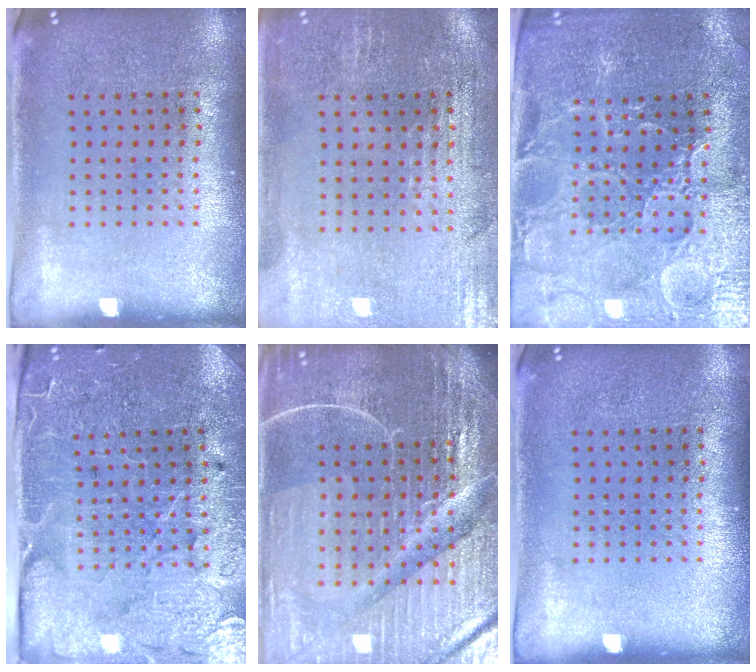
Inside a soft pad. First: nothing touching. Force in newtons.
{"total": 0.8, "press": 0.7, "slide": 0.5}
{"total": 3.4, "press": 3.3, "slide": 0.7}
{"total": 3.6, "press": 3.5, "slide": 0.6}
{"total": 6.9, "press": 6.0, "slide": 3.3}
{"total": 0.0}